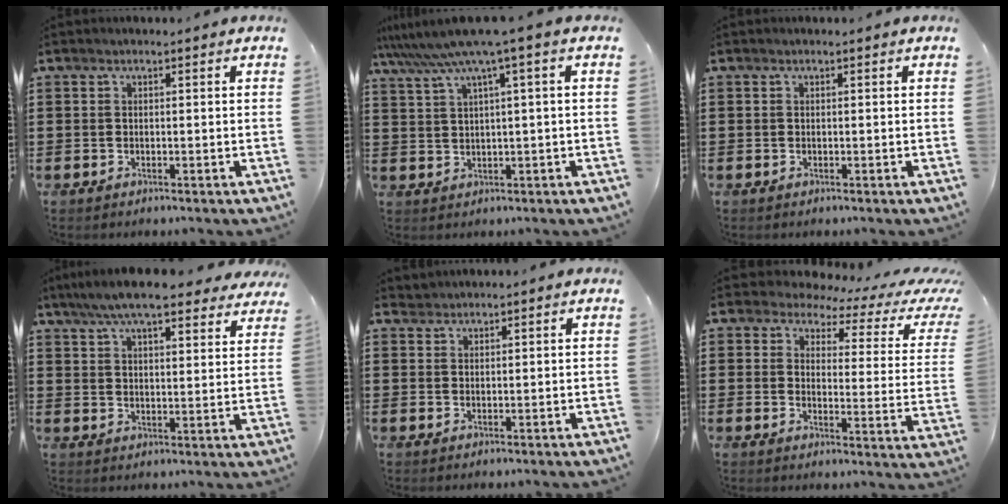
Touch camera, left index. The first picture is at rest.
{"total": 5.9, "force": [2.8, -0.6, 5.2], "torque": [-0.117, -0.024, 0.043]}
{"total": 0.0}
{"total": 8.5, "force": [7.5, 0.9, 3.9], "torque": [-0.099, -0.019, 0.136]}
{"total": 1.3, "force": [1.3, 0.3, -0.1], "torque": [-0.001, 0.000, 0.027]}
{"total": 3.7, "force": [2.8, 1.6, 1.9], "torque": [-0.050, -0.018, 0.040]}